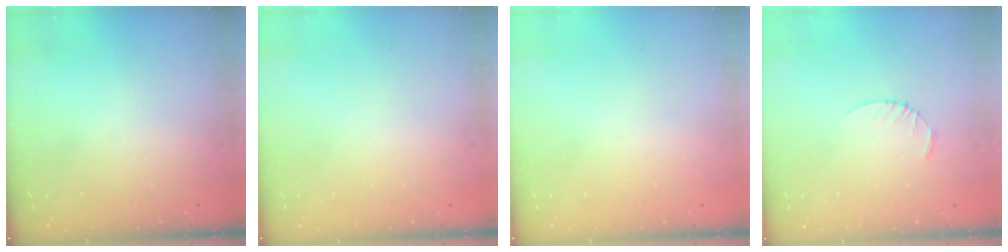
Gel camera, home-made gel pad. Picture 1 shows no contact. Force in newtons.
{"total": 0.0}
{"total": 0.0}
{"total": 2.5, "press": 2.5, "slide": 0.3}